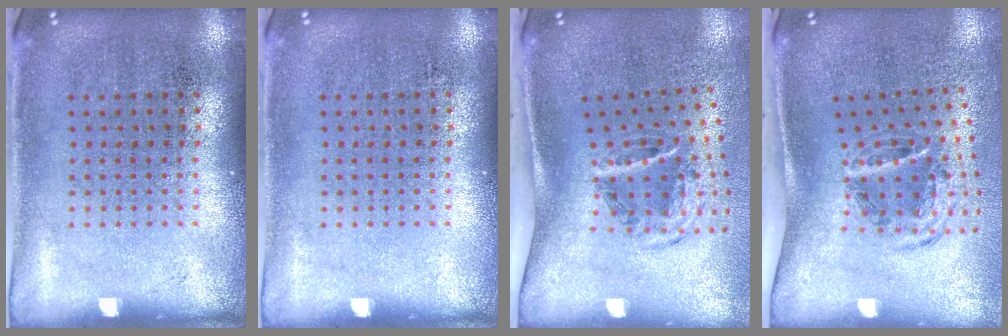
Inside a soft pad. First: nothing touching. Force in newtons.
{"total": 0.0}
{"total": 2.0, "press": 1.2, "slide": 1.7}
{"total": 1.5, "press": 1.1, "slide": 1.0}